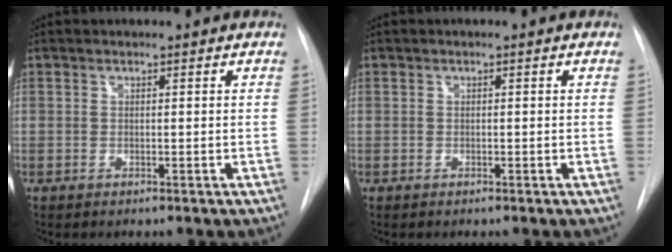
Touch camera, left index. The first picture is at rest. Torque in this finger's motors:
{"motor_torque": [0.00, 0.00, 0.00, 0.00]}